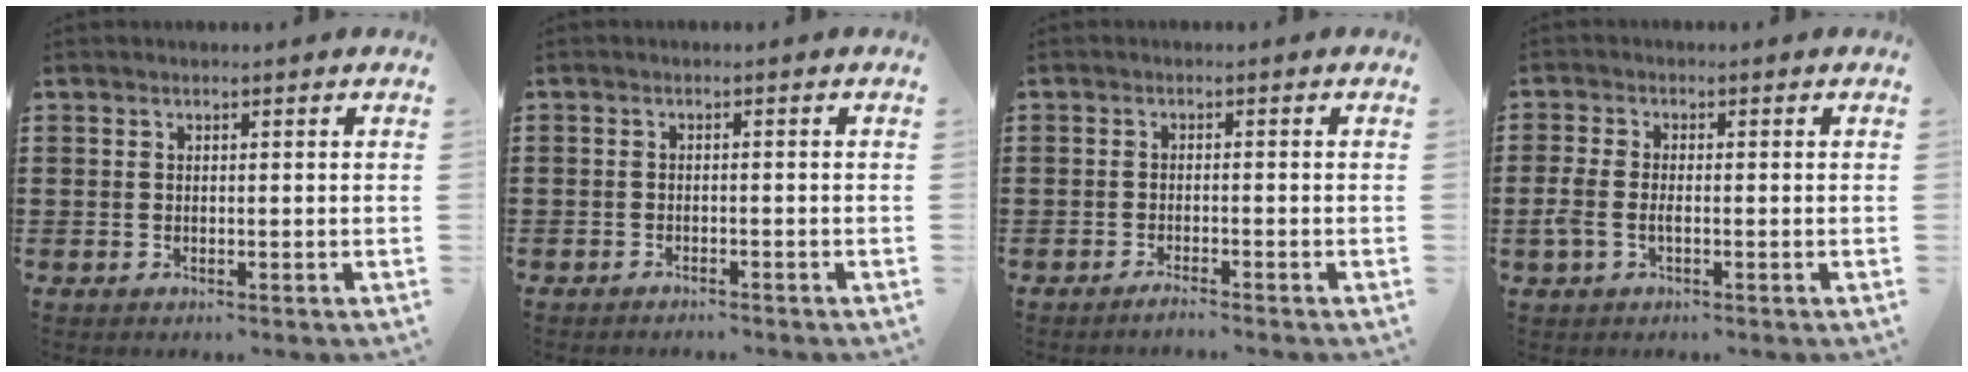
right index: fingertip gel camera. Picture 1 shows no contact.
{"total": 1.1, "force": [-1.1, 0.2, -0.1], "torque": [-0.002, 0.005, -0.024]}
{"total": 1.6, "force": [-1.5, -0.3, 0.5], "torque": [-0.007, -0.003, -0.028]}
{"total": 2.6, "force": [-0.9, 1.2, 2.1], "torque": [-0.060, -0.007, -0.022]}